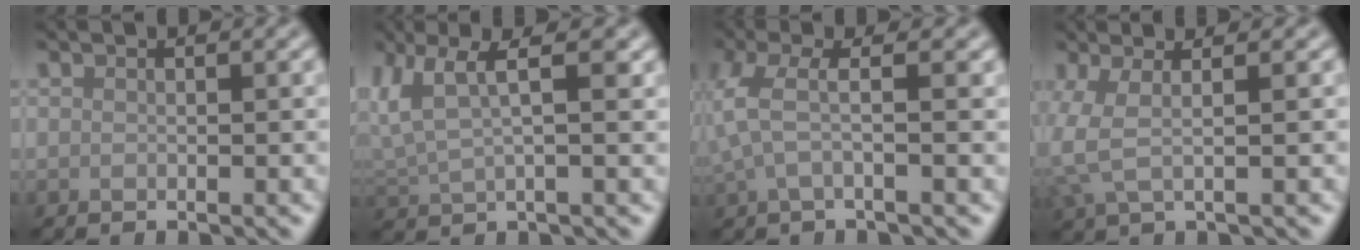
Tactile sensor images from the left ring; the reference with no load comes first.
{"total": 4.2, "force": [1.8, 1.2, 3.6], "torque": [-0.087, 0.003, 0.042]}
{"total": 2.6, "force": [0.1, 0.7, 2.6], "torque": [-0.061, 0.001, -0.001]}
{"total": 2.4, "force": [0.2, 0.6, 2.3], "torque": [-0.056, 0.001, 0.001]}